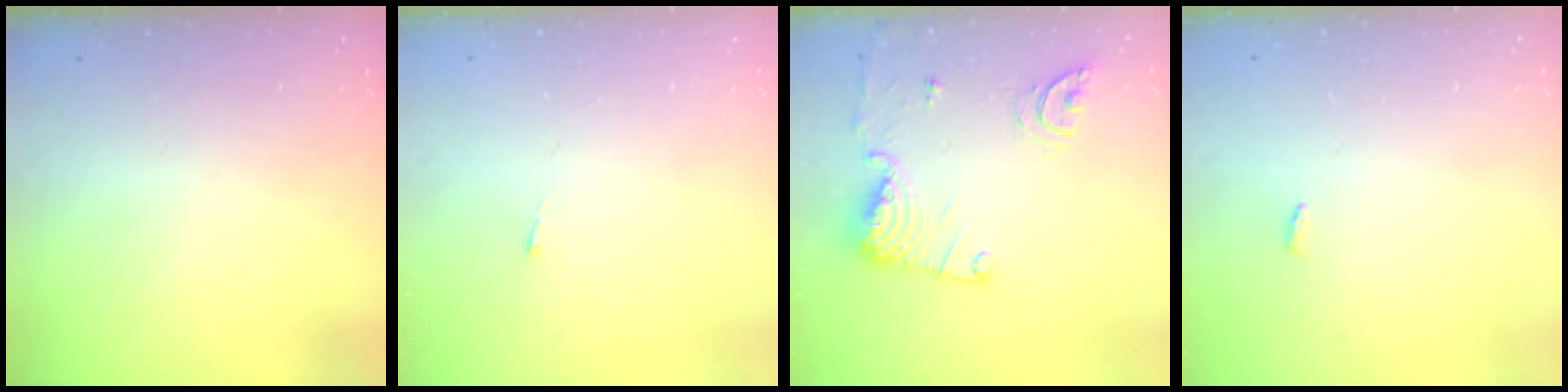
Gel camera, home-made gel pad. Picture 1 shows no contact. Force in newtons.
{"total": 2.7, "press": 2.7, "slide": 0.4}
{"total": 14.2, "press": 14.2, "slide": 1.4}
{"total": 2.9, "press": 2.6, "slide": 1.3}